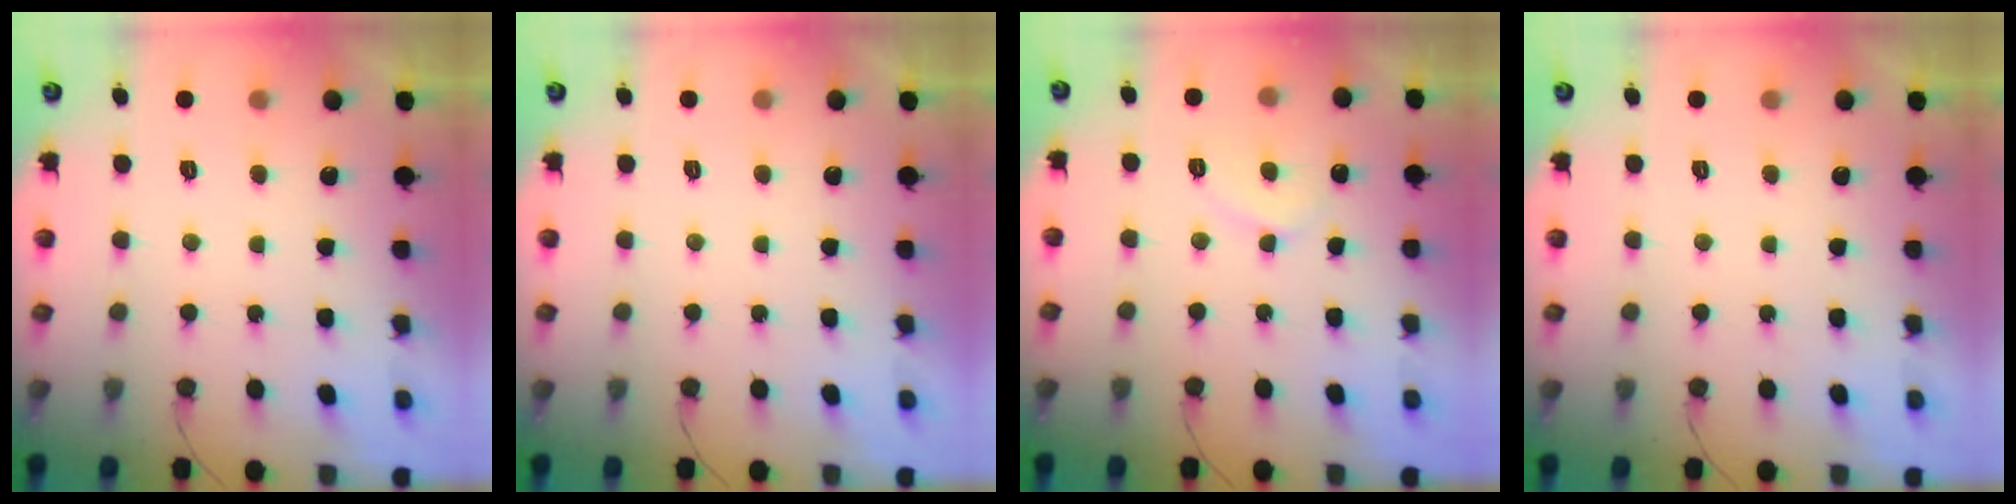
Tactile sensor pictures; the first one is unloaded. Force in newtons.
{"total": 1.7, "press": 1.7, "slide": 0.1}
{"total": 6.3, "press": 6.2, "slide": 0.5}
{"total": 0.0}